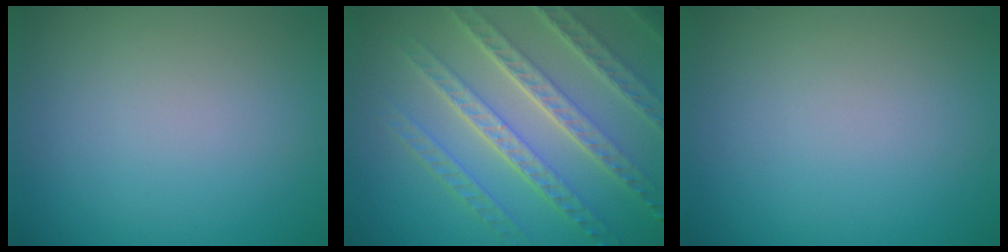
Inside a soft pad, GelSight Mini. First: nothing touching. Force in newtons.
{"total": 8.3, "press": 5.7, "slide": 5.9}
{"total": 0.0}